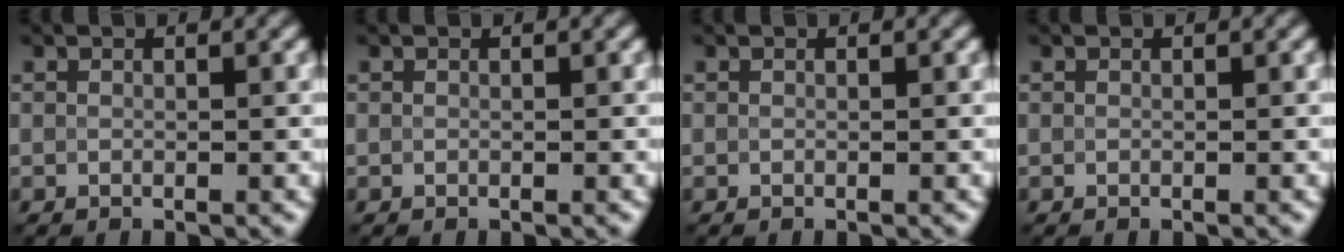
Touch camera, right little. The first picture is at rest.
{"total": 0.0}
{"total": 0.0}
{"total": 0.0}